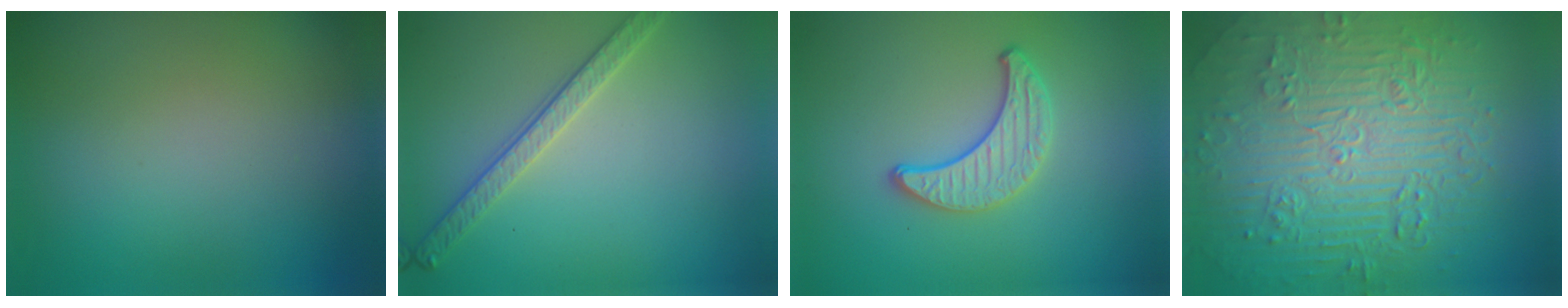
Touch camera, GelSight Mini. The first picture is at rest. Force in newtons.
{"total": 2.8, "press": 2.8, "slide": 0.7}
{"total": 3.2, "press": 3.0, "slide": 1.1}
{"total": 11.0, "press": 7.3, "slide": 8.3}